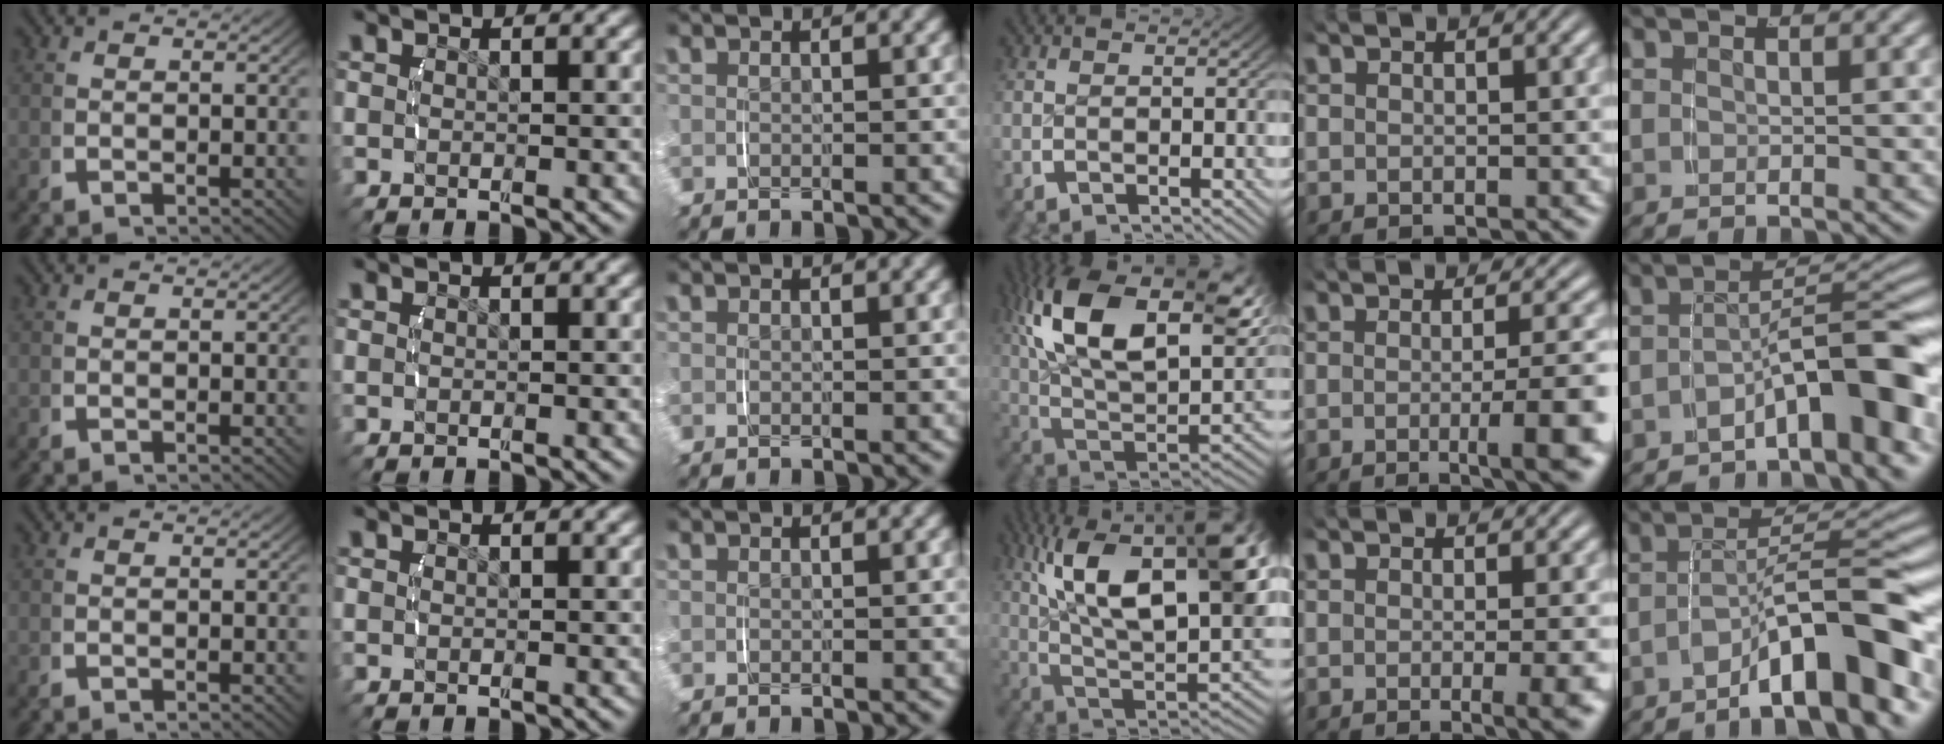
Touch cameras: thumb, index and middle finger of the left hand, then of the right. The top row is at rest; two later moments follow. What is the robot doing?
{"motion": "lift_and_place", "object": "phone"}